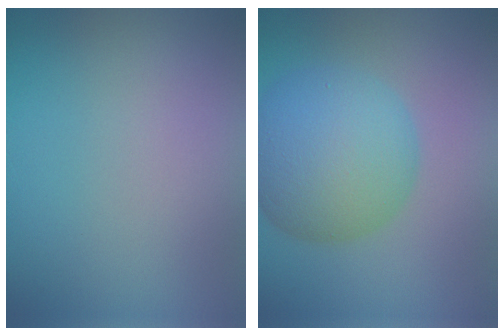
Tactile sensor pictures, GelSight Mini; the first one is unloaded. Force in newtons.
{"total": 10.0, "press": 10.0, "slide": 0.1}